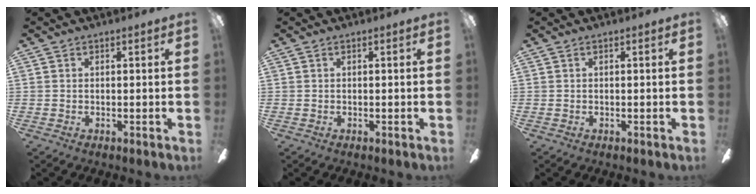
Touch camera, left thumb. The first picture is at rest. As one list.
[{"total": 0.0}, {"total": 0.0}]